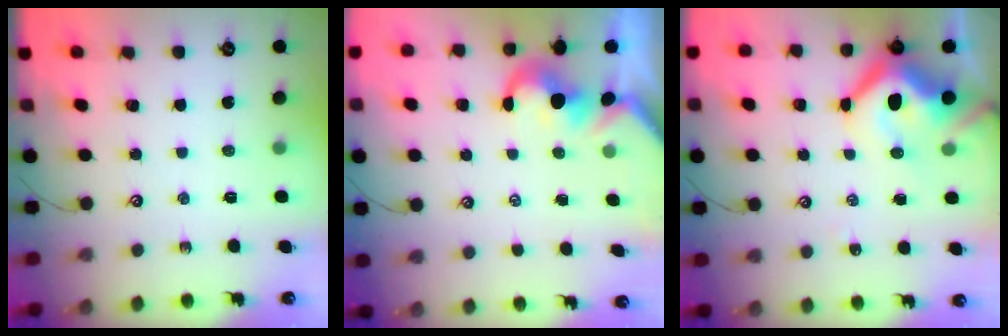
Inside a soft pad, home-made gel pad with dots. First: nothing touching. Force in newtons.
{"total": 1.4, "press": 1.1, "slide": 0.9}
{"total": 16.4, "press": 16.3, "slide": 2.1}